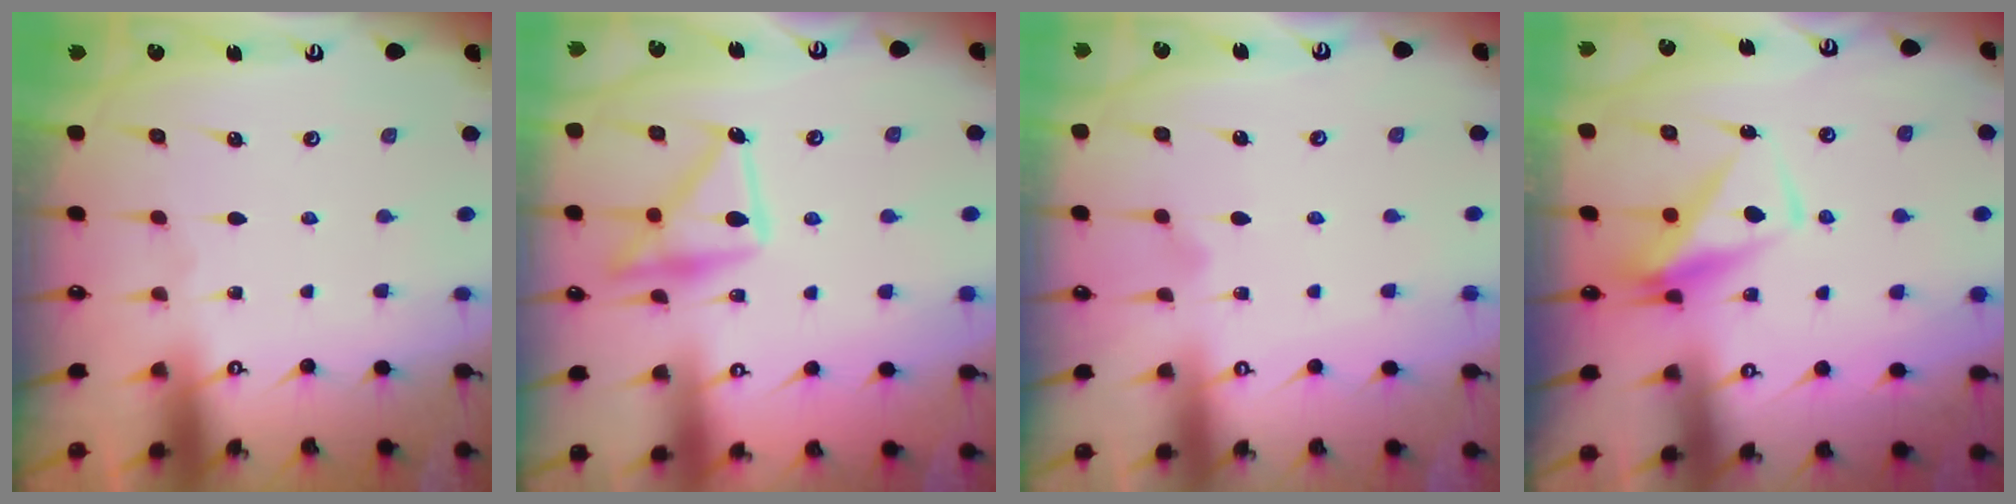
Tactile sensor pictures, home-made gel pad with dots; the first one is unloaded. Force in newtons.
{"total": 16.6, "press": 16.6, "slide": 0.9}
{"total": 7.3, "press": 7.3, "slide": 0.4}
{"total": 8.7, "press": 8.6, "slide": 1.4}